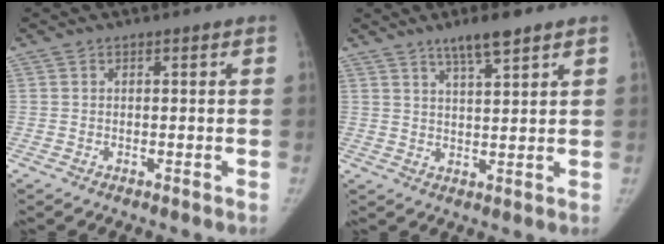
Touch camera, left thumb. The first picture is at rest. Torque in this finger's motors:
{"motor_torque": [0.03, 0.06, 0.63, -0.49, 0.02]}